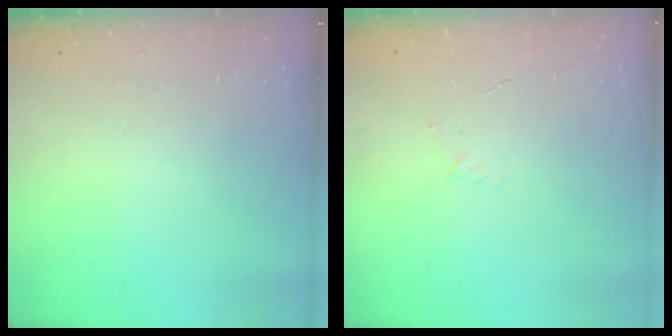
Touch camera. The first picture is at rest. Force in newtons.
{"total": 2.9, "press": 2.8, "slide": 0.8}